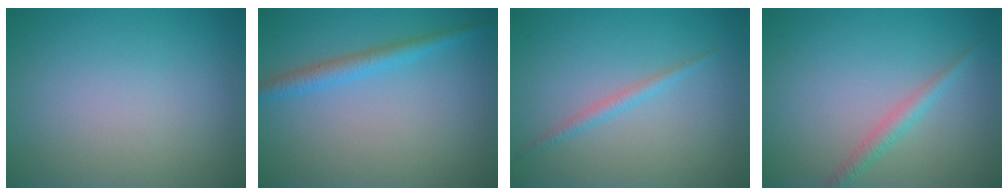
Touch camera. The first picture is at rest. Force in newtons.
{"total": 2.3, "press": 2.3, "slide": 0.1}
{"total": 1.2, "press": 1.2, "slide": 0.1}
{"total": 1.7, "press": 1.7, "slide": 0.0}